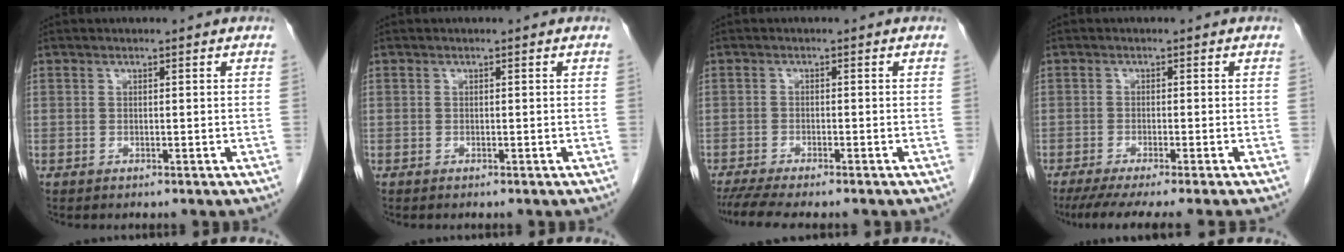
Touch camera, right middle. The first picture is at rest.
{"total": 0.0}
{"total": 7.6, "force": [-6.4, 0.8, 4.1], "torque": [-0.059, -0.014, -0.100]}
{"total": 9.1, "force": [-7.8, -1.1, 4.6], "torque": [-0.046, -0.024, -0.119]}